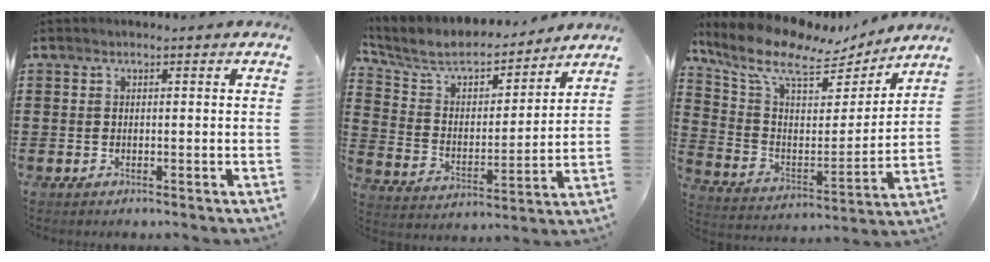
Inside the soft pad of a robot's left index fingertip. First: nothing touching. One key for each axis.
{"total": 6.7, "fx": 5.8, "fy": 2.1, "fz": 2.6, "tx": -0.081, "ty": -0.037, "tz": 0.096}
{"total": 10.4, "fx": 8.0, "fy": 3.6, "fz": 5.7, "tx": -0.149, "ty": -0.042, "tz": 0.135}